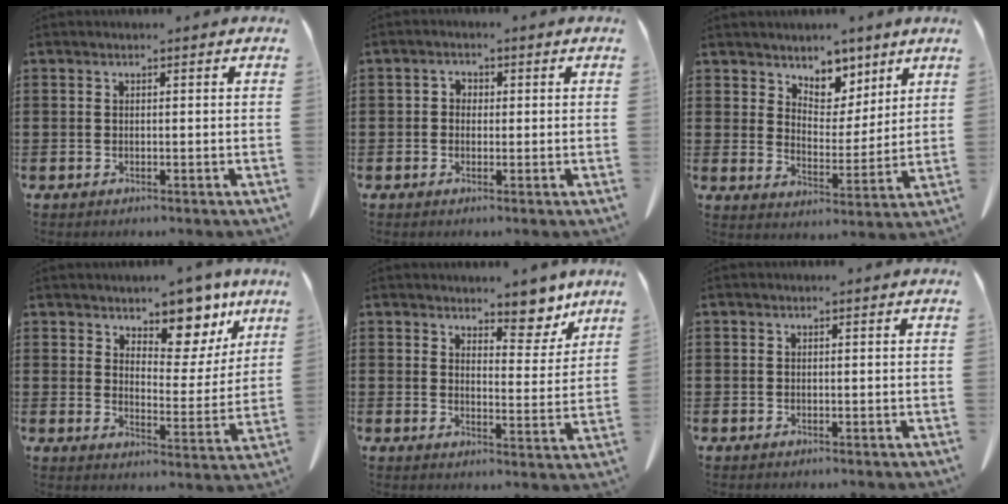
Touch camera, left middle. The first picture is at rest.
{"total": 1.4, "force": [-0.3, 1.1, 0.7], "torque": [-0.016, 0.005, -0.007]}
{"total": 5.4, "force": [4.4, 3.2, 0.4], "torque": [-0.030, -0.025, 0.078]}
{"total": 9.0, "force": [7.5, 3.4, 3.6], "torque": [-0.069, -0.050, 0.132]}
{"total": 6.1, "force": [5.5, 1.9, 1.8], "torque": [-0.031, -0.031, 0.096]}
{"total": 0.0}